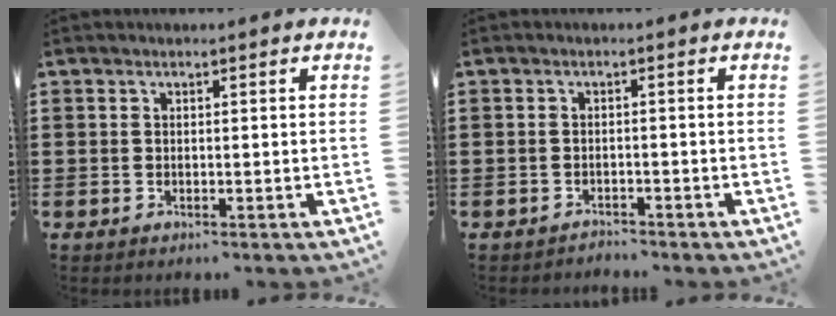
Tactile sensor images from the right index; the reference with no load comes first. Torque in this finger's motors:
{"motor_torque": [0.49, 0.70, -1.05, -0.13]}